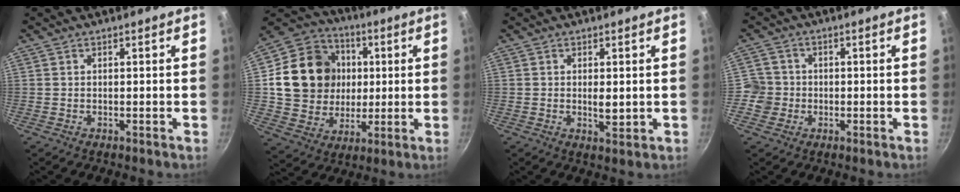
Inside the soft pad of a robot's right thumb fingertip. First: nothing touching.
{"total": 19.6, "force": [2.5, 17.0, 9.5], "torque": [-0.148, 0.017, 0.046]}
{"total": 2.8, "force": [0.0, 1.1, 2.6], "torque": [-0.046, -0.007, 0.003]}
{"total": 4.5, "force": [-1.1, 4.3, 0.7], "torque": [0.016, 0.013, -0.028]}